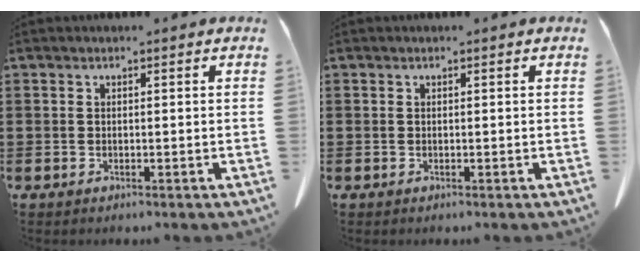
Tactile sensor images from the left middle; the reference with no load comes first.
{"total": 0.0}